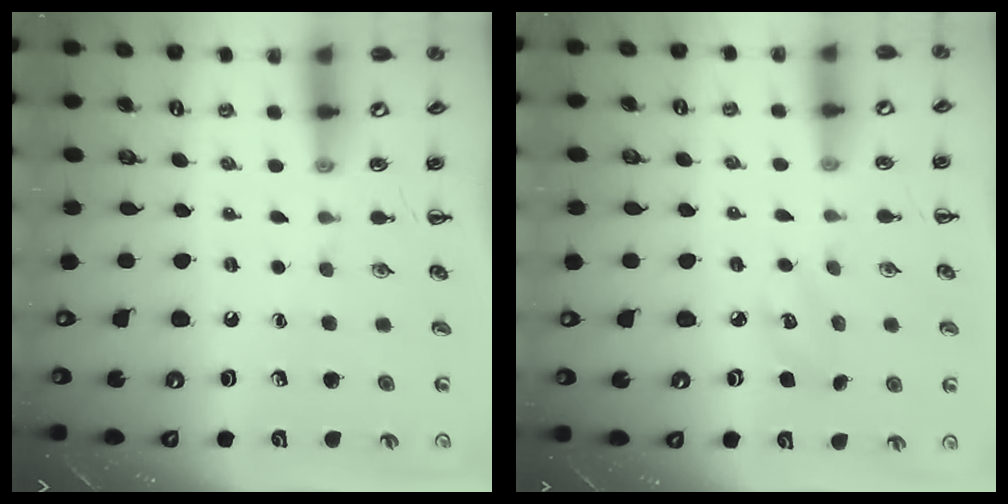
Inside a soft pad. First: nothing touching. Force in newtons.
{"total": 3.9, "press": 3.7, "slide": 1.0}